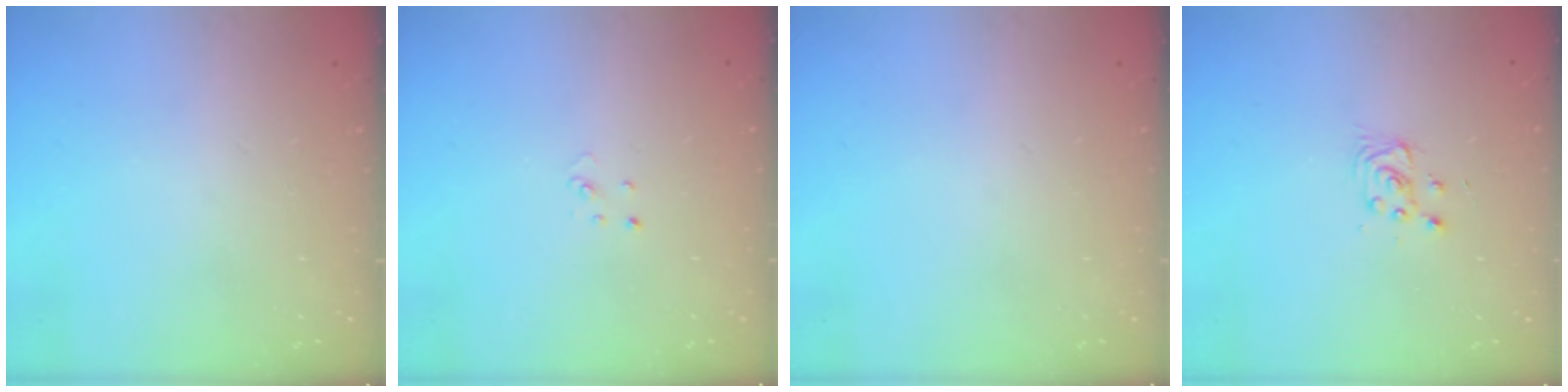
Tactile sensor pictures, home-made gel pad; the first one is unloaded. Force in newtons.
{"total": 1.9, "press": 1.9, "slide": 0.2}
{"total": 0.0}
{"total": 2.8, "press": 2.8, "slide": 0.4}